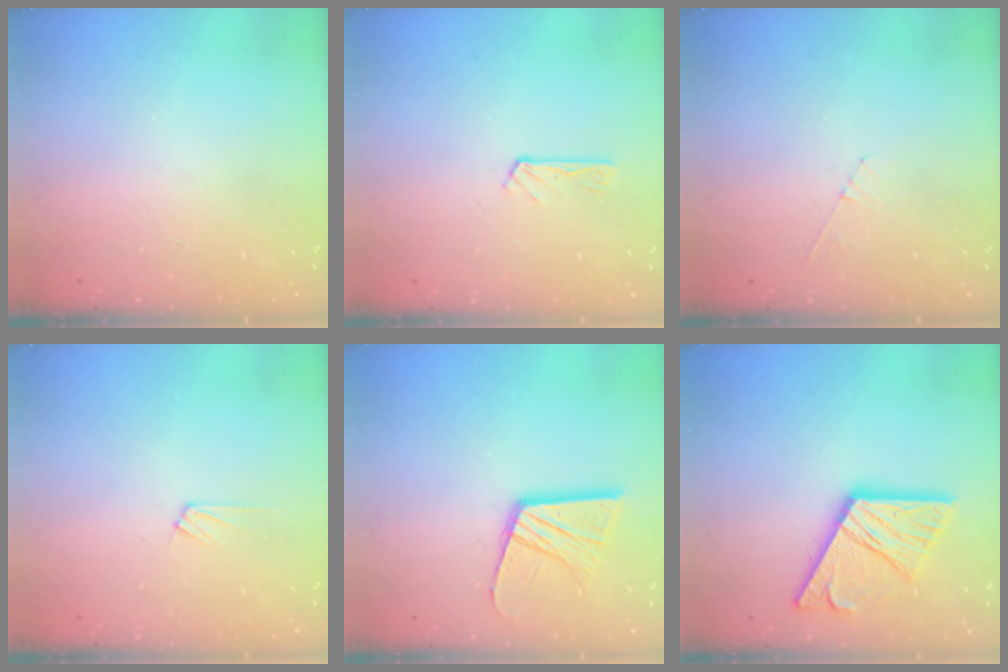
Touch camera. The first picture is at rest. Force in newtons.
{"total": 2.9, "press": 2.9, "slide": 0.3}
{"total": 3.6, "press": 3.5, "slide": 0.4}
{"total": 4.6, "press": 4.6, "slide": 0.6}
{"total": 13.3, "press": 13.2, "slide": 1.4}
{"total": 16.9, "press": 16.8, "slide": 1.9}